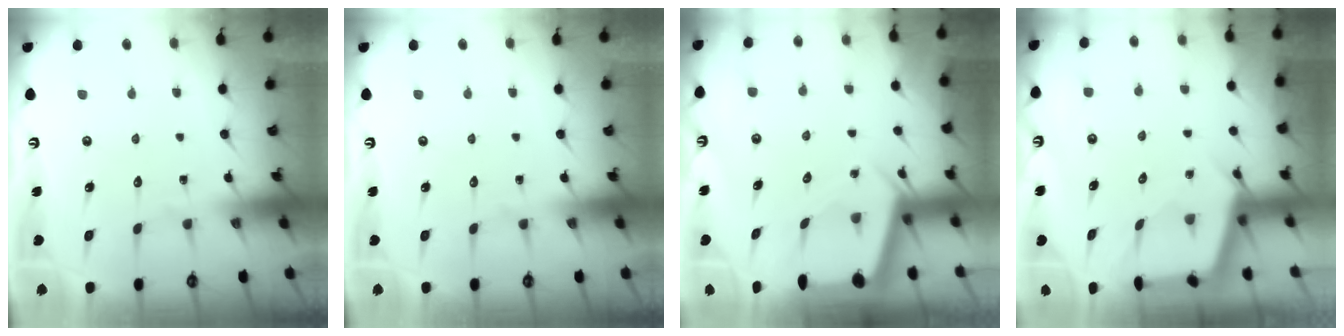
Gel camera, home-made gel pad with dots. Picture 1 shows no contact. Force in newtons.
{"total": 0.0}
{"total": 2.4, "press": 2.4, "slide": 0.3}
{"total": 2.7, "press": 2.7, "slide": 0.3}